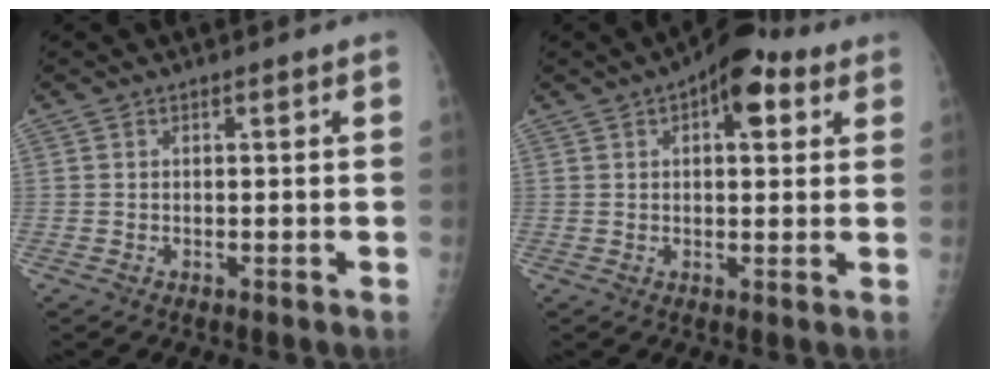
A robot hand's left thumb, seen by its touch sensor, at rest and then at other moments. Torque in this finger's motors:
{"motor_torque": [0.67, 0.70, 0.82, -0.23, 0.06]}